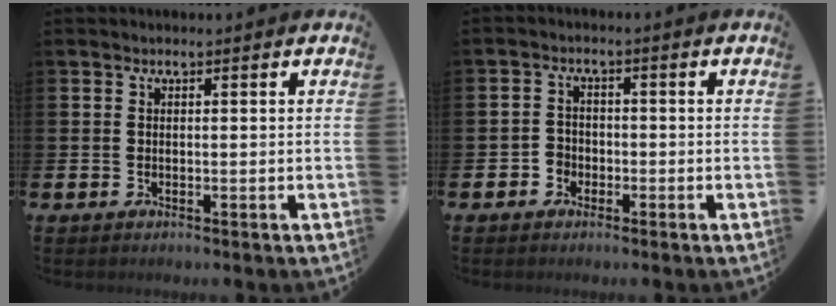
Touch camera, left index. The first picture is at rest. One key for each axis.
{"total": 2.3, "fx": -1.4, "fy": 1.8, "fz": 0.1, "tx": -0.009, "ty": 0.005, "tz": -0.035}